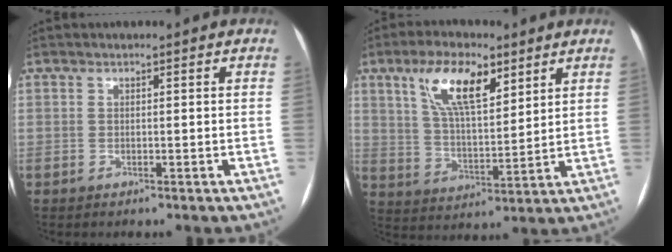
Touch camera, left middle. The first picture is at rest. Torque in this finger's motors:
{"motor_torque": [1.47, -0.67, 0.51, 0.13]}